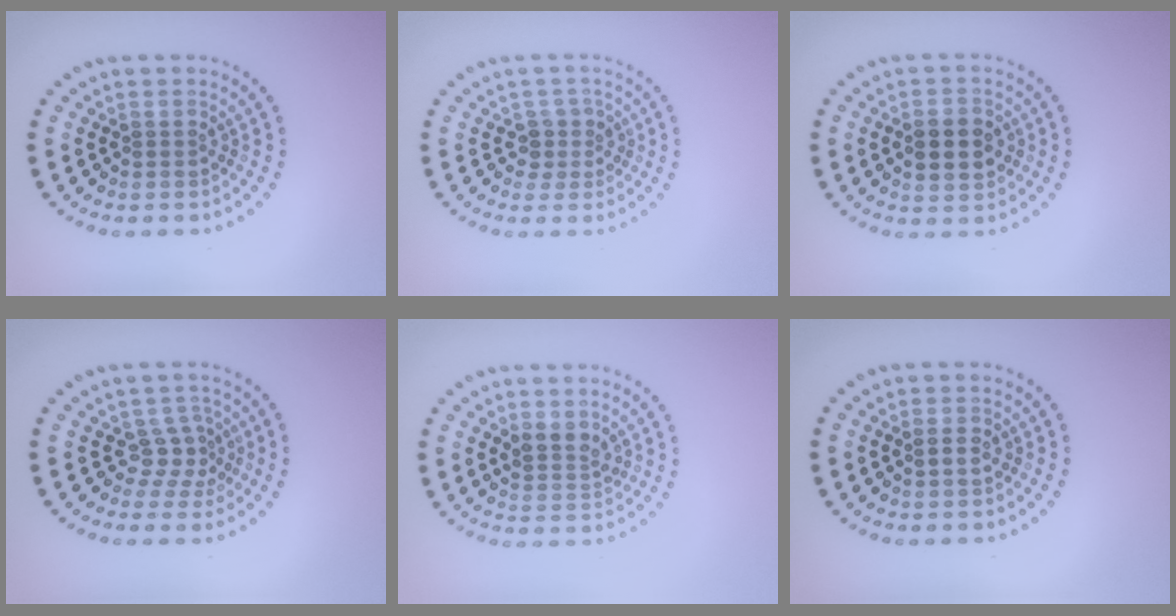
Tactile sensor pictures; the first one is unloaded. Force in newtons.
{"total": 2.0, "press": 1.6, "slide": 1.2}
{"total": 3.7, "press": 3.7, "slide": 0.3}
{"total": 2.2, "press": 1.5, "slide": 1.7}
{"total": 2.2, "press": 1.9, "slide": 1.1}
{"total": 1.0, "press": 0.9, "slide": 0.2}